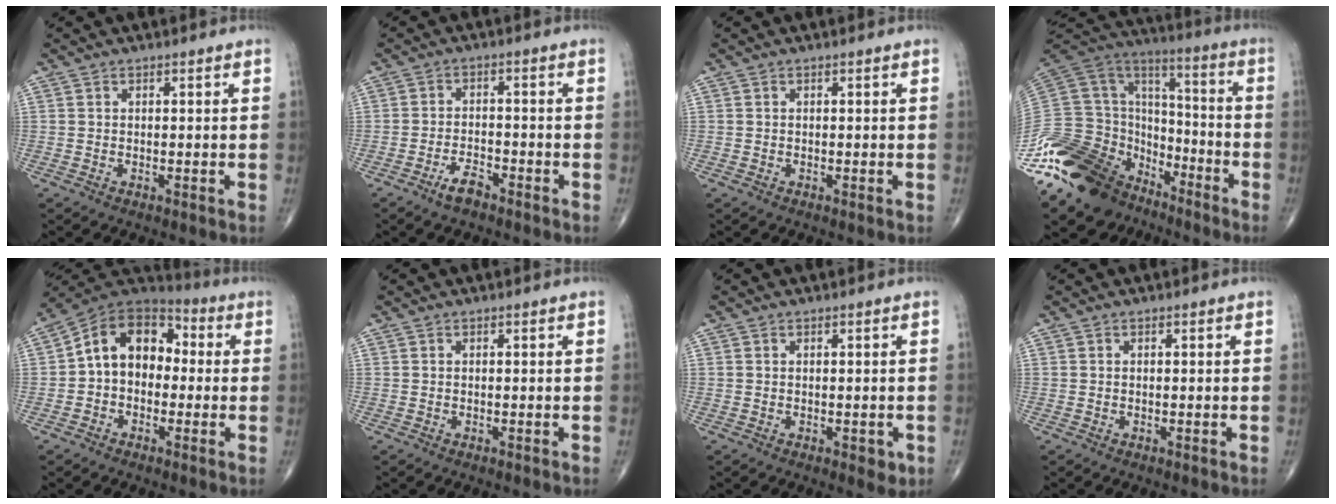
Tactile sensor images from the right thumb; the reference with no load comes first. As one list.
[{"total": 3.8, "force": [-2.9, 1.3, 2.1], "torque": [-0.041, 0.016, -0.054]}, {"total": 0.0}, {"total": 28.1, "force": [-18.0, 16.3, 14.0], "torque": [-0.296, 0.067, -0.325]}, {"total": 12.8, "force": [0.1, 9.4, 8.7], "torque": [-0.107, 0.043, -0.016]}, {"total": 0.0}, {"total": 2.1, "force": [-0.4, 1.2, 1.7], "torque": [-0.011, -0.003, -0.003]}, {"total": 0.0}]